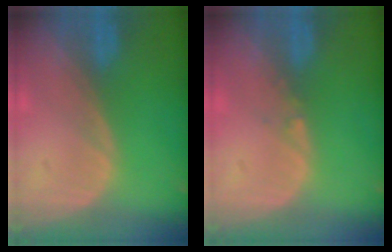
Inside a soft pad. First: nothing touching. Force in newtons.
{"total": 0.6, "press": 0.5, "slide": 0.4}